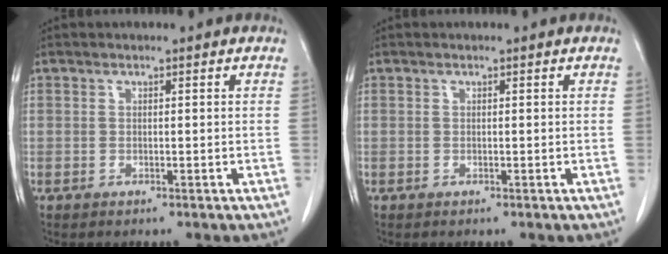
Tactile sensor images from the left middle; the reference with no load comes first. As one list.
[{"total": 0.0}]